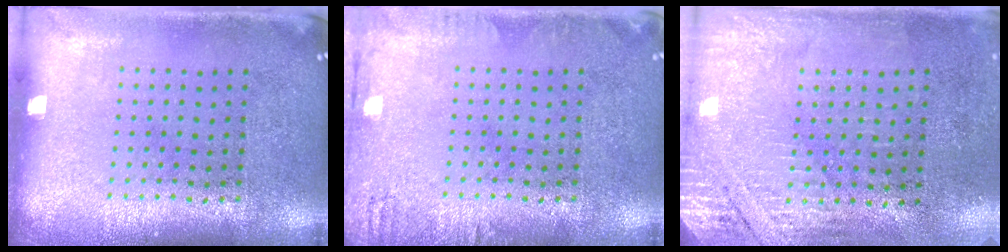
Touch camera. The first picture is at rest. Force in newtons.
{"total": 1.5, "press": 1.5, "slide": 0.2}
{"total": 2.7, "press": 2.4, "slide": 1.2}